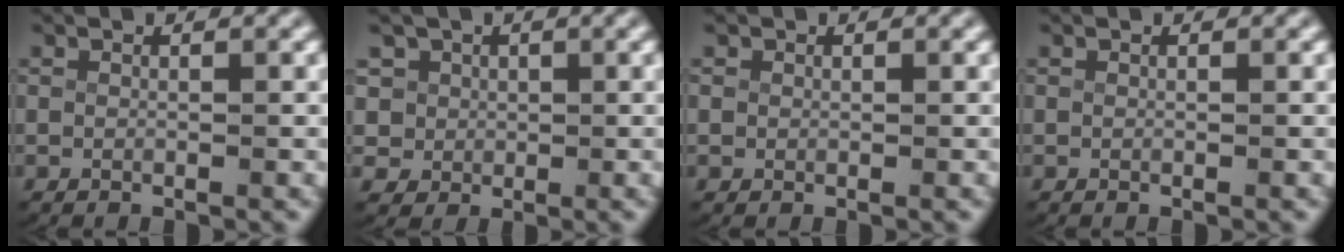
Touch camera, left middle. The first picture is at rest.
{"total": 7.0, "force": [0.4, 6.7, 2.3], "torque": [-0.086, -0.034, 0.017]}
{"total": 1.0, "force": [0.2, 0.9, 0.2], "torque": [-0.012, -0.008, 0.008]}
{"total": 0.0}